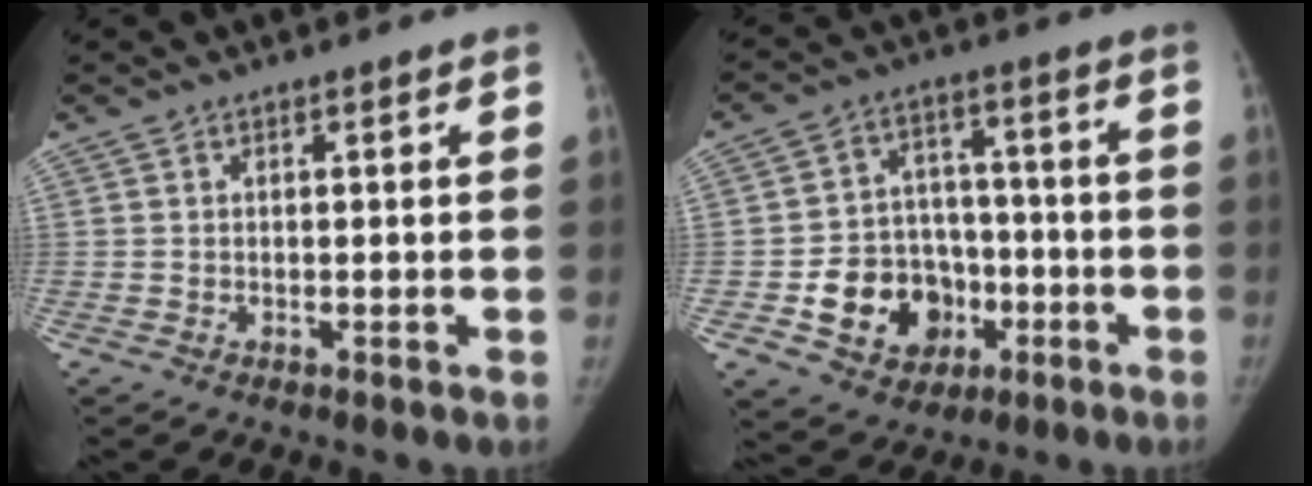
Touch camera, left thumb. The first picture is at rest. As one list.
[{"total": 14.1, "force": [-4.9, 11.4, 6.8], "torque": [-0.058, 0.040, -0.070]}]